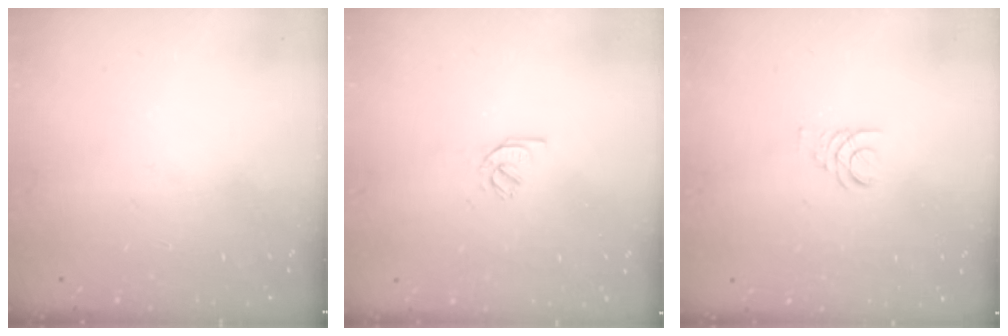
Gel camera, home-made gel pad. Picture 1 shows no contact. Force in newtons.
{"total": 2.2, "press": 2.2, "slide": 0.0}
{"total": 1.4, "press": 1.4, "slide": 0.2}